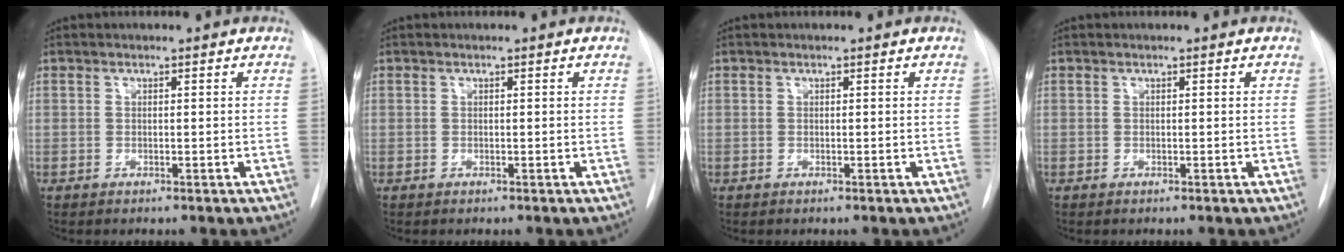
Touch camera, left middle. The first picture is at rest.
{"total": 0.0}
{"total": 0.0}
{"total": 0.0}